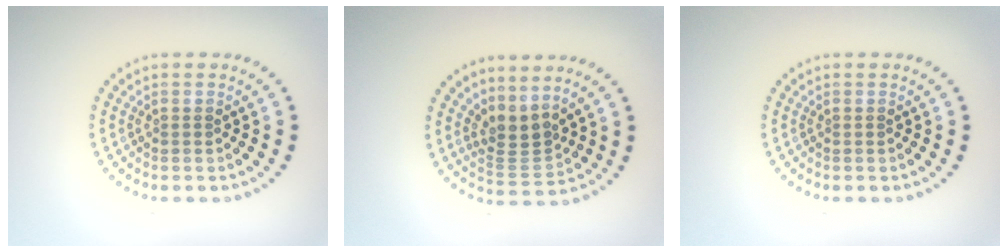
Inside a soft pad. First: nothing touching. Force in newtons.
{"total": 2.8, "press": 2.0, "slide": 1.9}
{"total": 0.0}